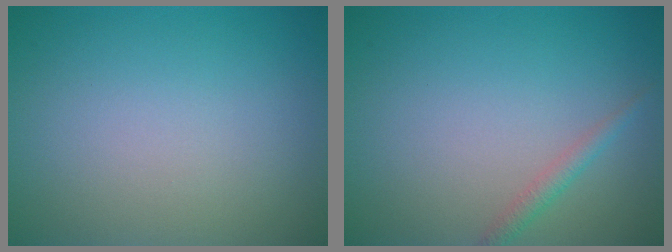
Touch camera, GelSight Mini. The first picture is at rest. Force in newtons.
{"total": 1.3, "press": 1.3, "slide": 0.0}